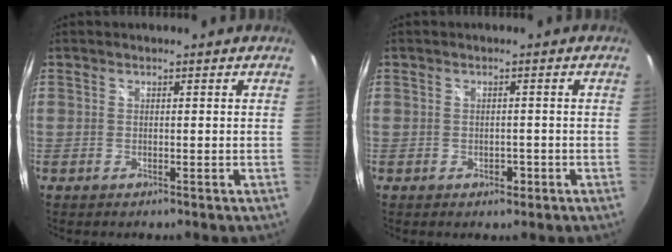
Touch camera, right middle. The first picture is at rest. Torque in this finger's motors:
{"motor_torque": [-0.46, 0.15, 0.01, 0.00]}